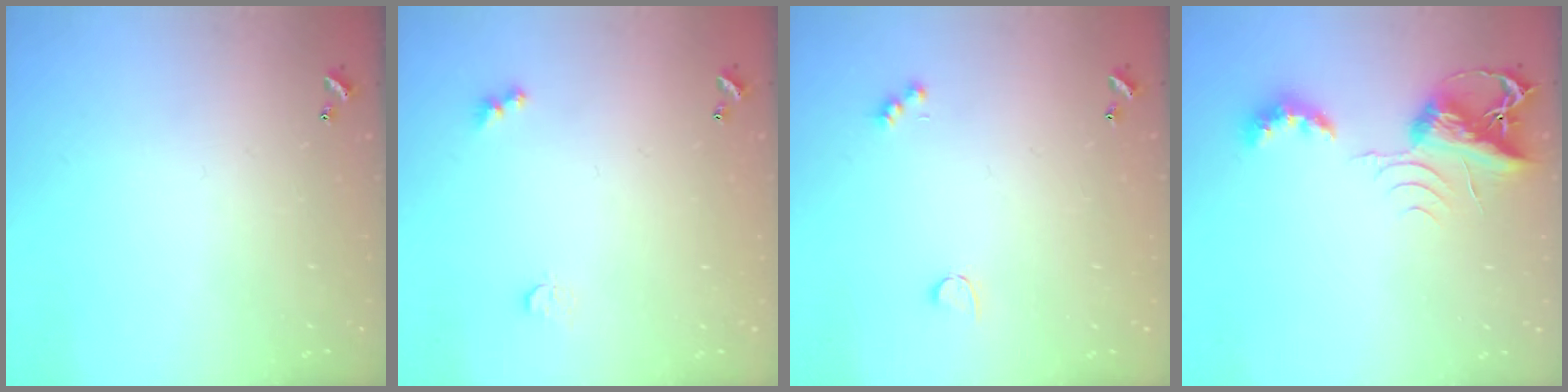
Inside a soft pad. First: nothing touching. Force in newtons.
{"total": 2.9, "press": 2.8, "slide": 0.7}
{"total": 2.6, "press": 2.5, "slide": 0.5}
{"total": 7.7, "press": 7.7, "slide": 0.5}